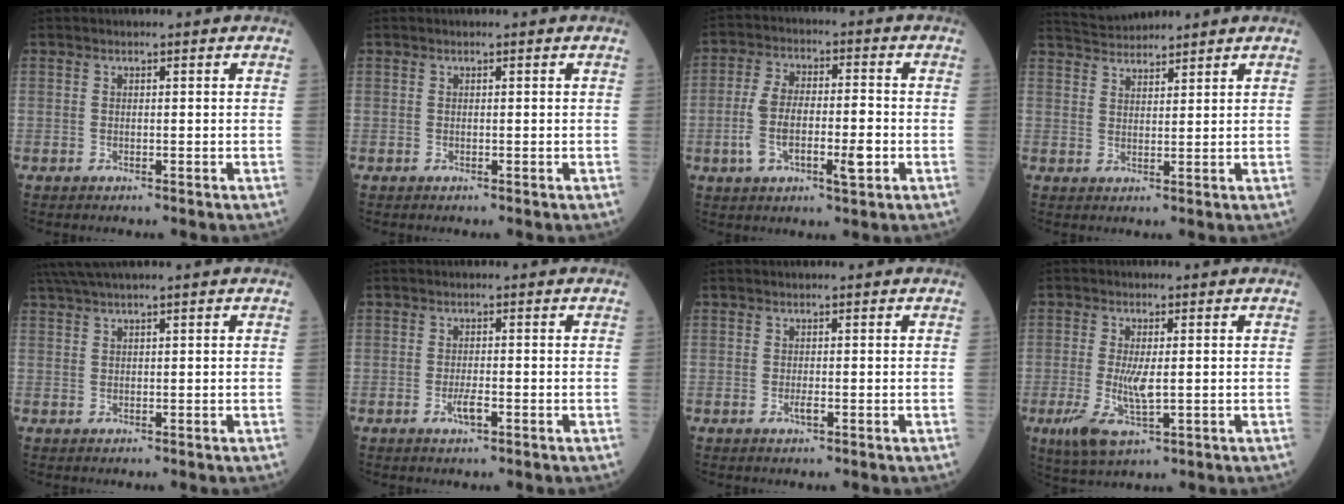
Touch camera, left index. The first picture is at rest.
{"total": 0.0}
{"total": 10.0, "force": [-2.7, 3.4, 9.0], "torque": [-0.180, 0.009, -0.047]}
{"total": 4.5, "force": [4.5, -0.1, 0.2], "torque": [-0.016, 0.026, 0.089]}
{"total": 3.5, "force": [2.8, -0.8, 1.9], "torque": [-0.044, 0.020, 0.059]}
{"total": 1.8, "force": [-0.9, 0.3, 1.5], "torque": [-0.033, -0.002, -0.015]}
{"total": 0.7, "force": [-0.2, 0.1, 0.7], "torque": [-0.013, -0.002, -0.001]}
{"total": 6.0, "force": [-1.1, 1.7, 5.6], "torque": [-0.124, -0.016, -0.016]}